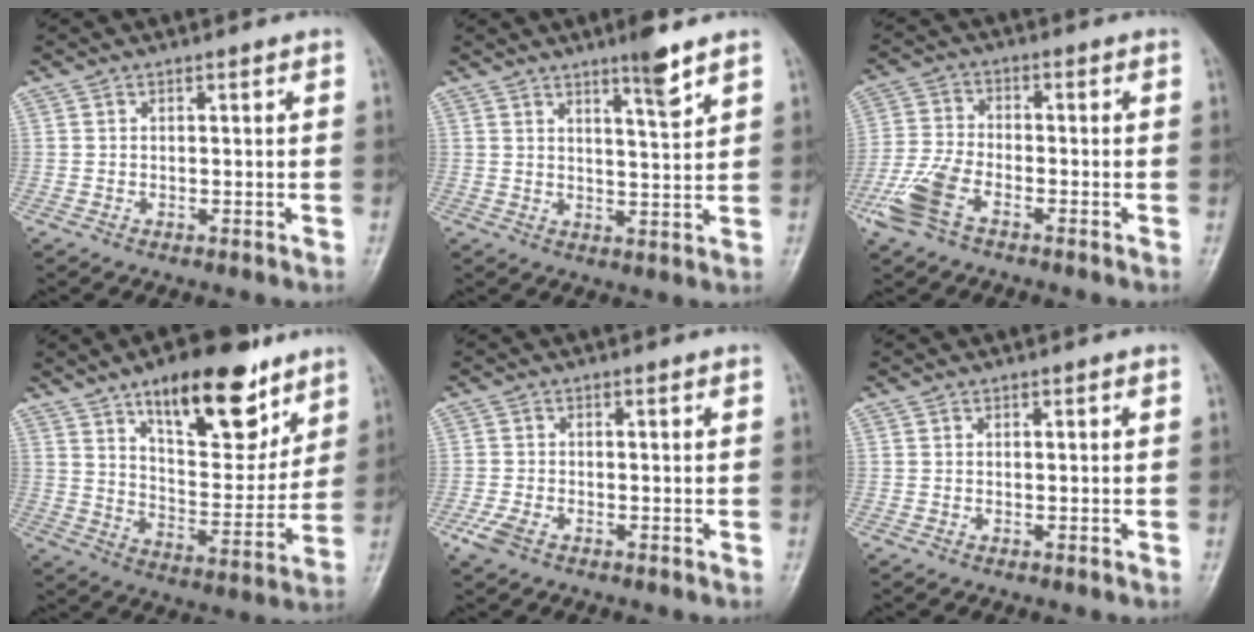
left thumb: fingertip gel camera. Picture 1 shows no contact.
{"total": 5.4, "force": [3.9, 0.3, 3.8], "torque": [-0.054, -0.031, 0.061]}
{"total": 8.5, "force": [-4.6, 4.2, 5.8], "torque": [-0.141, 0.014, -0.096]}
{"total": 19.4, "force": [11.9, 8.0, 13.0], "torque": [-0.144, -0.064, 0.191]}
{"total": 3.1, "force": [-1.8, 1.7, 1.9], "torque": [-0.048, -0.001, -0.035]}
{"total": 0.0}